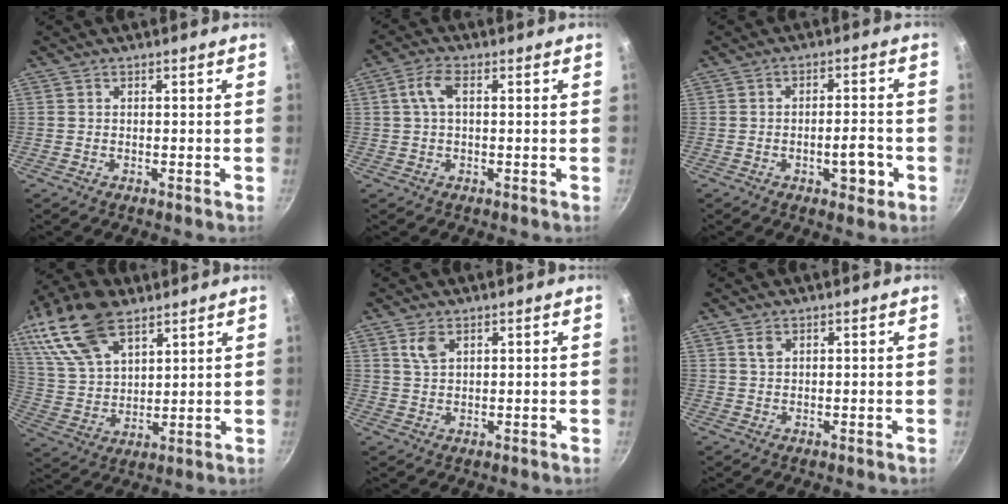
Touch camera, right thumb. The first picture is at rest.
{"total": 4.4, "force": [0.8, 2.1, 3.8], "torque": [-0.081, 0.013, 0.013]}
{"total": 6.0, "force": [-2.2, 2.4, 5.0], "torque": [-0.061, 0.014, -0.030]}
{"total": 18.0, "force": [10.4, 9.5, 11.2], "torque": [-0.209, -0.018, 0.208]}
{"total": 3.4, "force": [1.8, 1.8, 2.2], "torque": [-0.039, -0.006, 0.038]}
{"total": 1.7, "force": [0.9, 0.9, 1.1], "torque": [-0.020, -0.004, 0.019]}